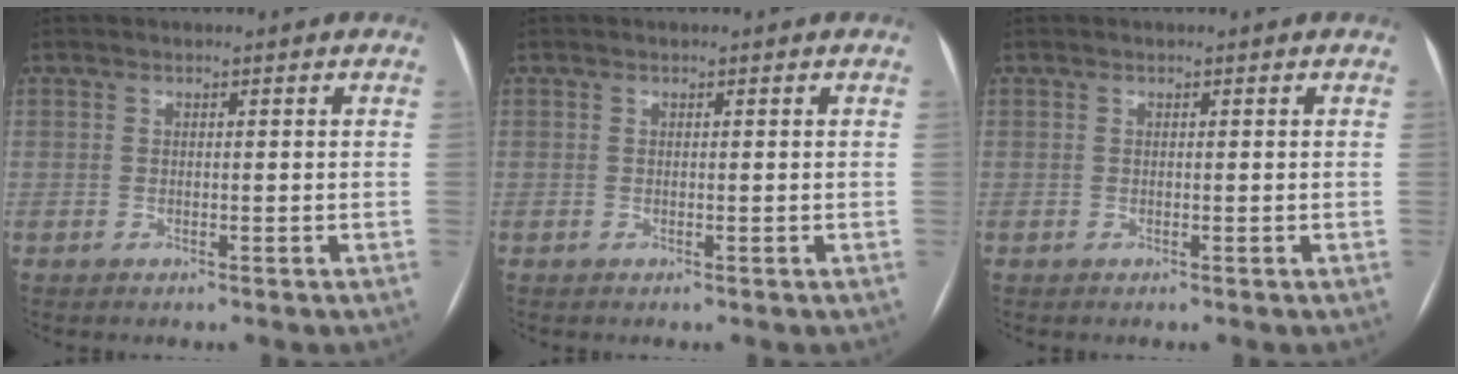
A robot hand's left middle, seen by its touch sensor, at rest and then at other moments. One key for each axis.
{"total": 0.0}
{"total": 0.0}